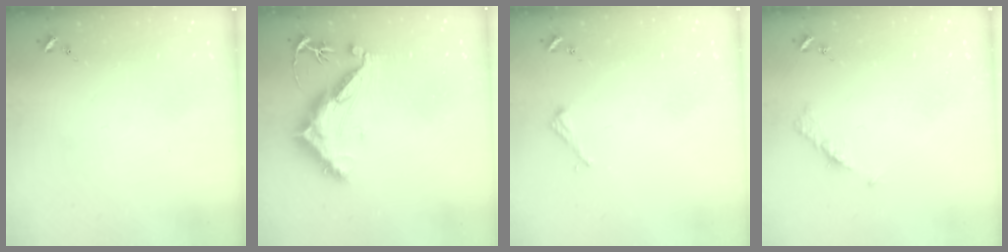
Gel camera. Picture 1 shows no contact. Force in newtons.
{"total": 11.7, "press": 11.7, "slide": 0.9}
{"total": 2.2, "press": 2.2, "slide": 0.2}
{"total": 5.3, "press": 5.2, "slide": 0.7}